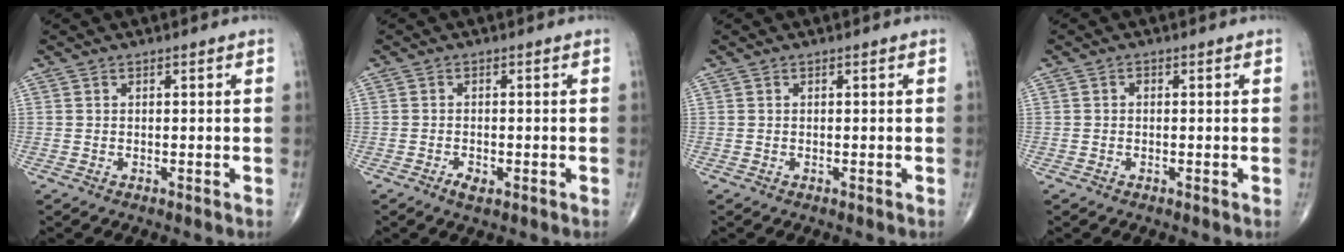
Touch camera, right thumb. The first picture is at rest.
{"total": 2.1, "force": [-1.1, 1.0, 1.5], "torque": [-0.027, 0.001, -0.017]}
{"total": 0.0}
{"total": 0.6, "force": [-0.1, 0.5, 0.3], "torque": [-0.003, 0.002, -0.007]}